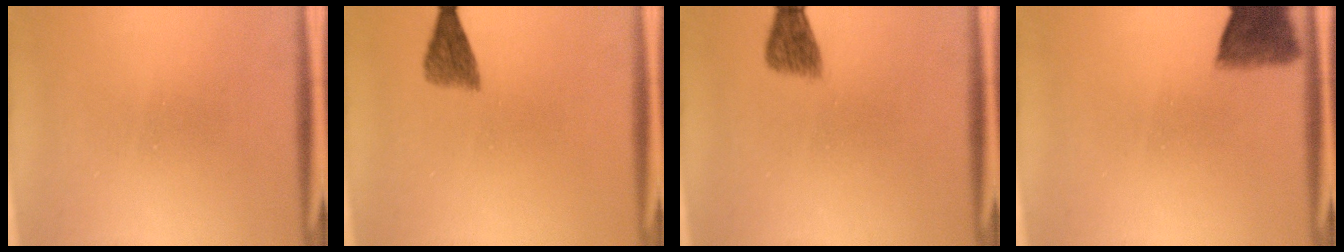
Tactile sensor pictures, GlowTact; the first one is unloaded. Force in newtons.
{"total": 3.9}
{"total": 2.7}
{"total": 6.2}